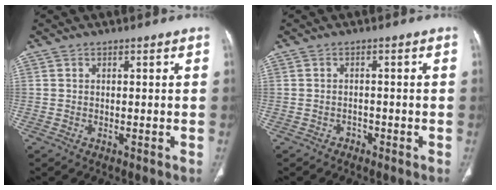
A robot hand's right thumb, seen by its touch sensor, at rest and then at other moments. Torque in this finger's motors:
{"motor_torque": [-0.32, -0.47, 0.10, -0.55, 0.00]}